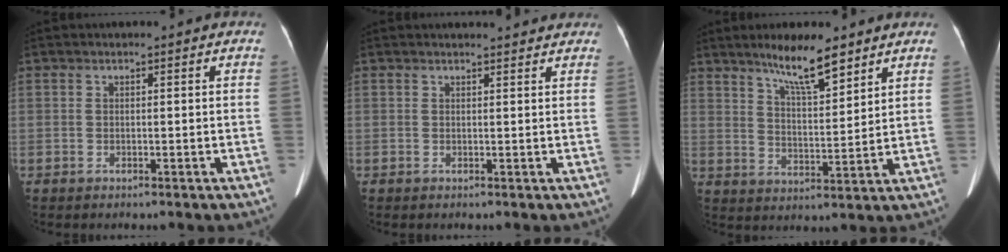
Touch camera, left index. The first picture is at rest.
{"total": 5.2, "force": [5.0, 1.2, 1.0], "torque": [-0.006, 0.022, 0.052]}
{"total": 8.6, "force": [6.6, 1.2, 5.4], "torque": [-0.100, -0.002, 0.117]}